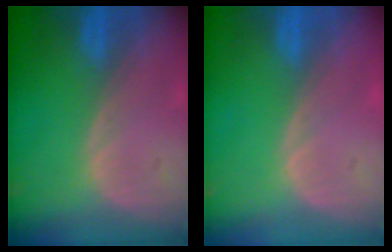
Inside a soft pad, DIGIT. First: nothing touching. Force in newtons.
{"total": 0.0}